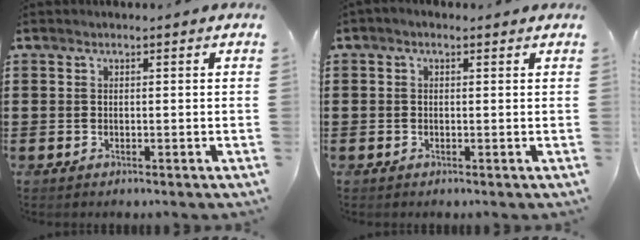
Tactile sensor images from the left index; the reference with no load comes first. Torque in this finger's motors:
{"motor_torque": [2.14, 0.00, -0.34, -0.19]}